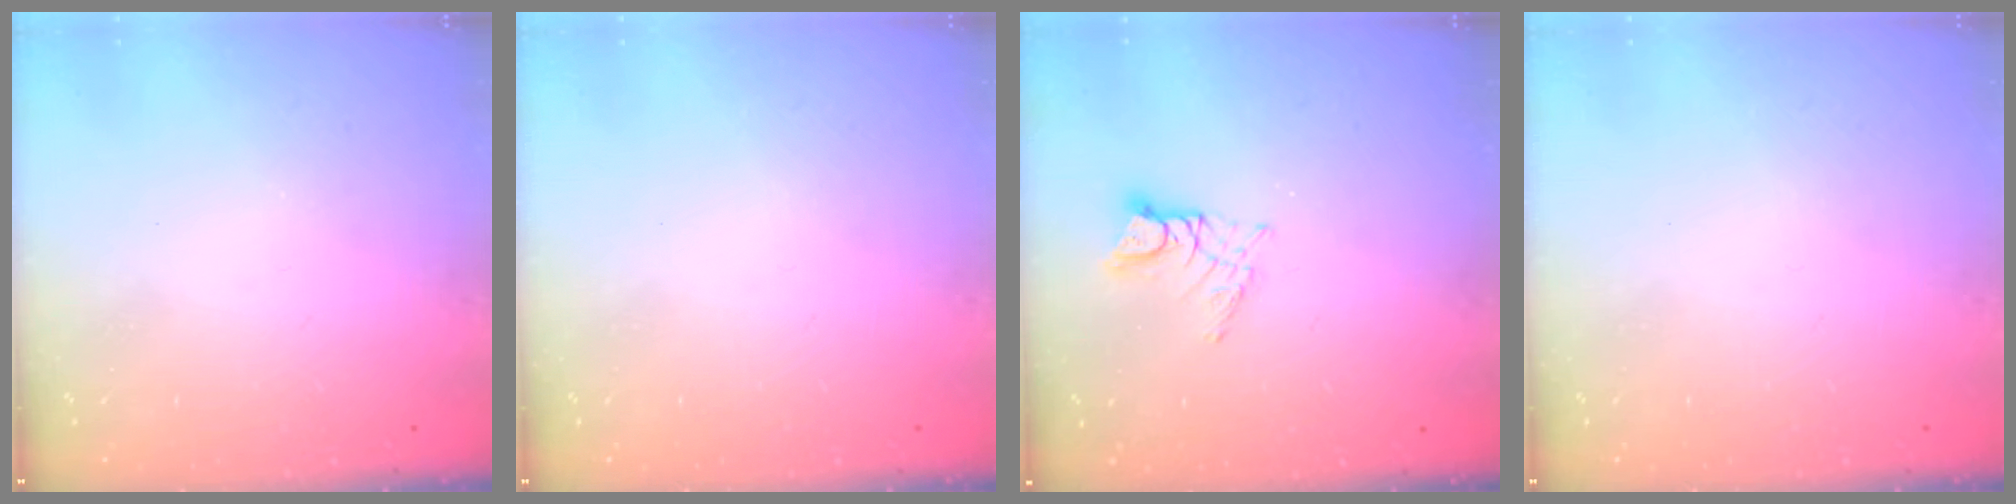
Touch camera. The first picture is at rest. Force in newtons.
{"total": 0.0}
{"total": 5.9, "press": 5.9, "slide": 0.4}
{"total": 0.0}